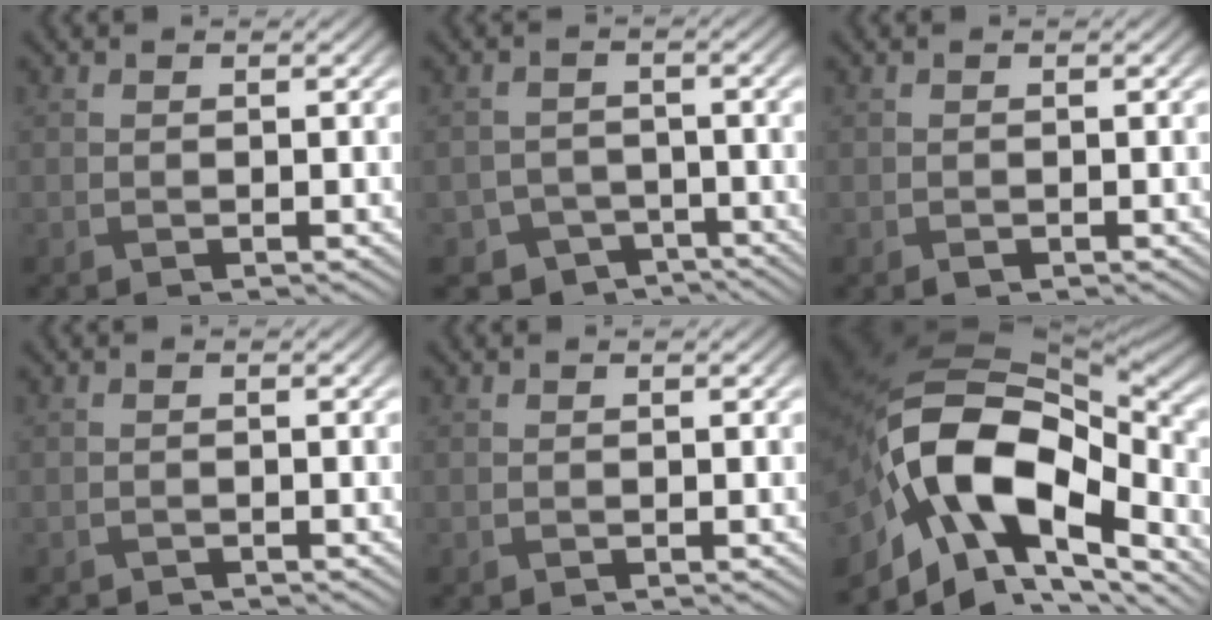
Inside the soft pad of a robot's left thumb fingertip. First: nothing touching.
{"total": 5.3, "force": [-3.7, 3.5, 1.2], "torque": [-0.019, -0.005, -0.060]}
{"total": 0.5, "force": [-0.3, 0.3, 0.2], "torque": [-0.003, -0.003, -0.004]}
{"total": 0.7, "force": [-0.7, 0.0, 0.0], "torque": [0.001, -0.002, -0.015]}
{"total": 0.0}
{"total": 18.1, "force": [-5.7, 9.8, 14.1], "torque": [-0.292, -0.013, -0.100]}